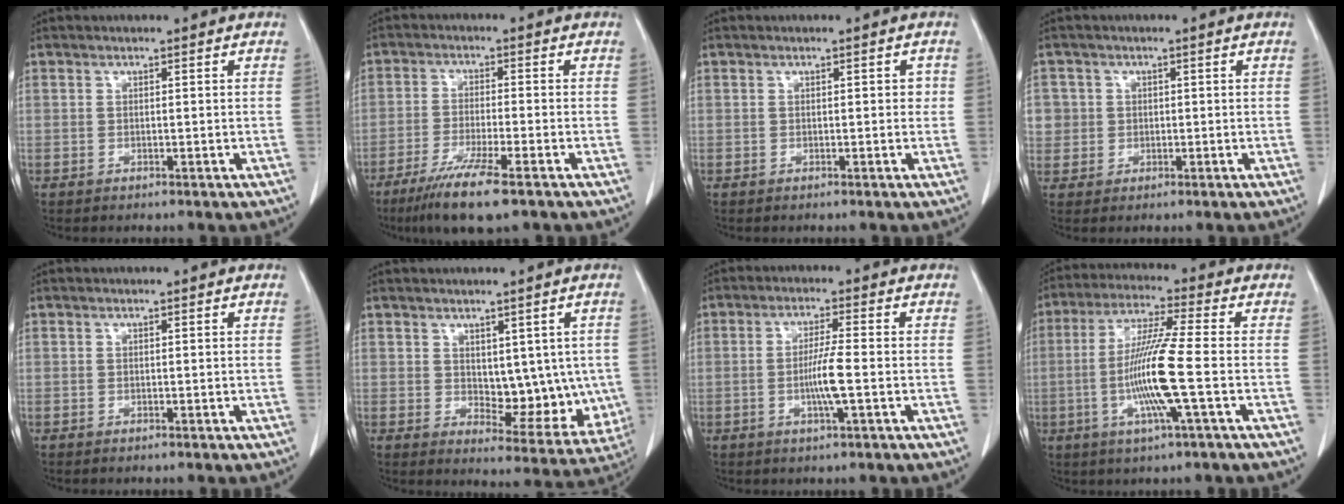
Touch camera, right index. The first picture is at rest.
{"total": 9.1, "force": [-6.1, 0.3, 6.8], "torque": [-0.124, -0.025, -0.099]}
{"total": 1.1, "force": [0.1, 0.7, 0.9], "torque": [-0.007, 0.005, 0.001]}
{"total": 3.9, "force": [0.6, 3.9, 0.0], "torque": [0.014, 0.008, 0.014]}
{"total": 0.0}
{"total": 9.1, "force": [0.7, 5.1, 7.5], "torque": [-0.078, -0.006, 0.025]}
{"total": 5.1, "force": [-1.1, -0.3, 4.9], "torque": [-0.097, -0.008, -0.022]}
{"total": 11.4, "force": [-2.3, -0.9, 11.2], "torque": [-0.222, -0.011, -0.051]}